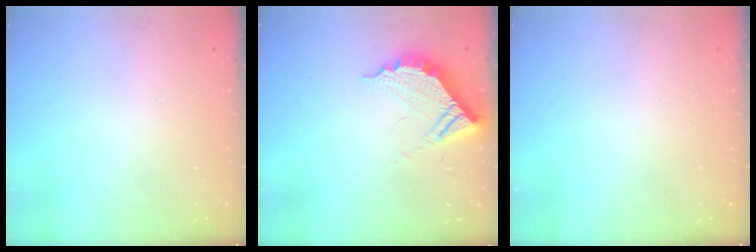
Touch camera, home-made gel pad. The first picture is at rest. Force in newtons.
{"total": 11.2, "press": 11.1, "slide": 1.0}
{"total": 0.0}